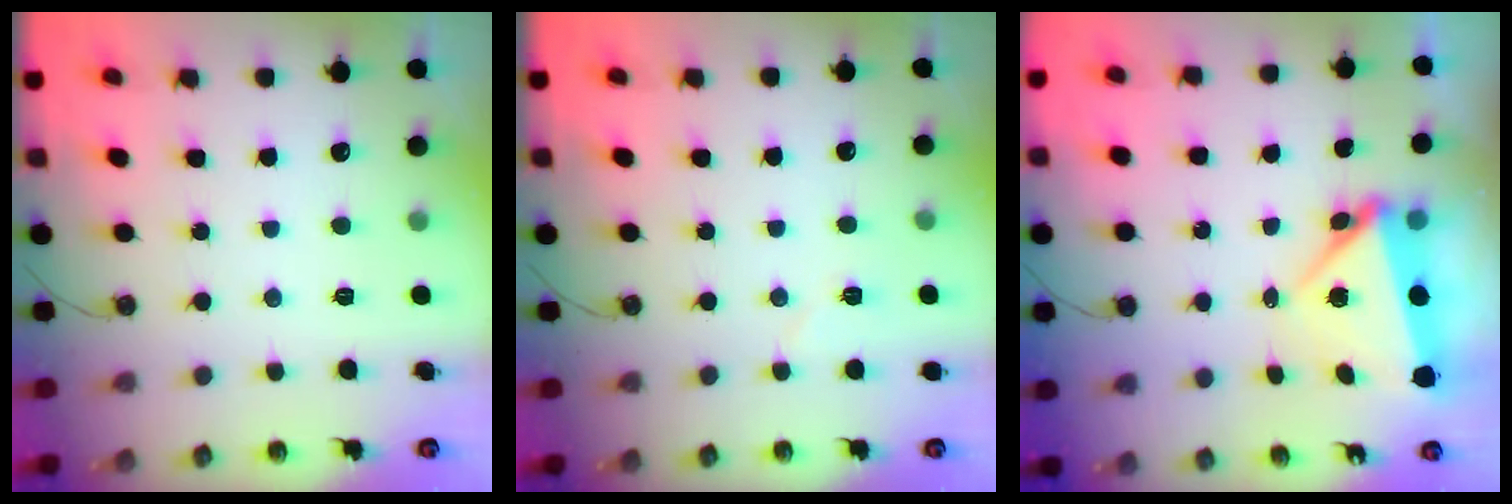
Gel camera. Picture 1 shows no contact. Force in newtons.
{"total": 4.3, "press": 3.8, "slide": 1.9}
{"total": 6.5, "press": 6.4, "slide": 1.3}